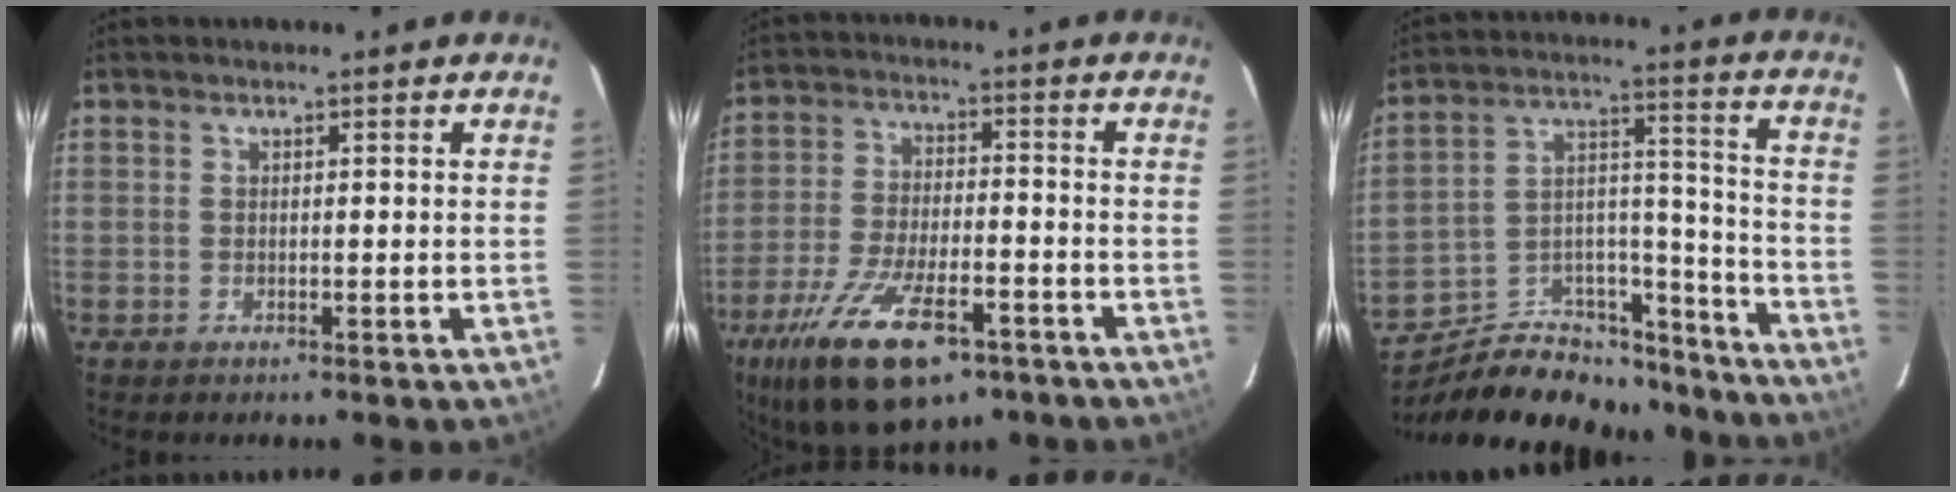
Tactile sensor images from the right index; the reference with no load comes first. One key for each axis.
{"total": 18.2, "fx": -11.2, "fy": 7.0, "fz": 12.5, "tx": -0.258, "ty": -0.044, "tz": -0.187}
{"total": 20.5, "fx": -16.9, "fy": 9.2, "fz": 7.1, "tx": -0.131, "ty": 0.064, "tz": -0.236}